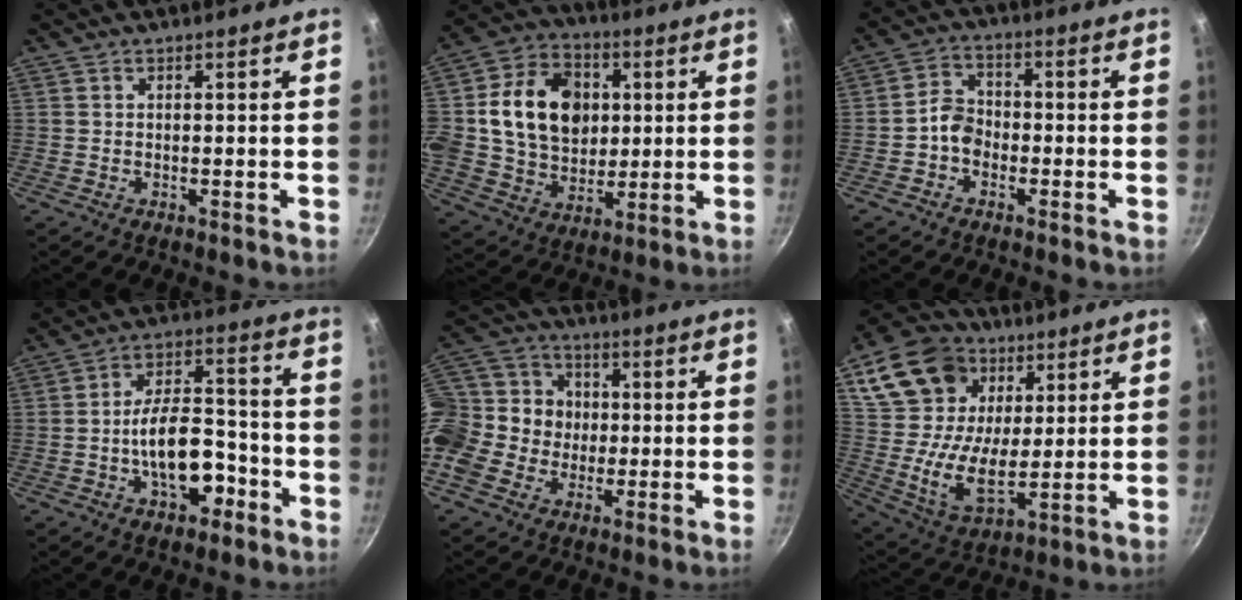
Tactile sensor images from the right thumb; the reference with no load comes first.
{"total": 21.1, "force": [3.0, 16.4, 12.9], "torque": [-0.196, 0.016, 0.049]}
{"total": 4.9, "force": [-1.9, 3.8, 2.6], "torque": [-0.026, 0.026, -0.043]}
{"total": 12.9, "force": [-4.9, 7.0, 9.7], "torque": [-0.124, 0.057, -0.075]}
{"total": 16.6, "force": [-2.2, 14.3, 8.0], "torque": [-0.141, 0.039, -0.048]}
{"total": 20.7, "force": [8.6, 14.5, 11.9], "torque": [-0.208, -0.024, 0.161]}